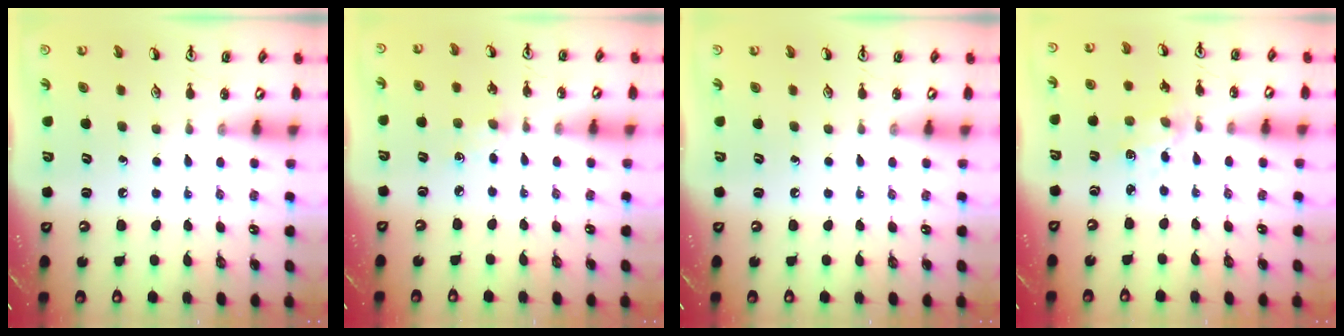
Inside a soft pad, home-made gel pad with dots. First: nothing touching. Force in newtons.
{"total": 4.3, "press": 4.3, "slide": 0.5}
{"total": 0.0}
{"total": 2.1, "press": 2.1, "slide": 0.3}